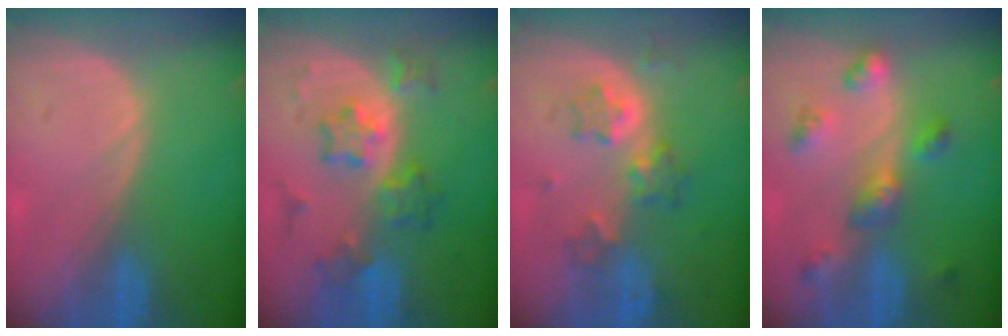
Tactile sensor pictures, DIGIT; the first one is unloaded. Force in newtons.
{"total": 7.1, "press": 7.1, "slide": 0.3}
{"total": 5.4, "press": 5.4, "slide": 0.5}
{"total": 6.4, "press": 5.7, "slide": 2.8}